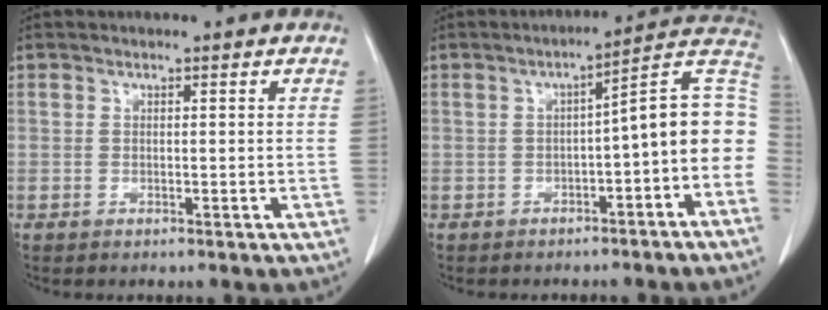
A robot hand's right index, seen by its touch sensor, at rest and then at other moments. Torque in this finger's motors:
{"motor_torque": [1.65, -0.48, 1.05, 0.14]}